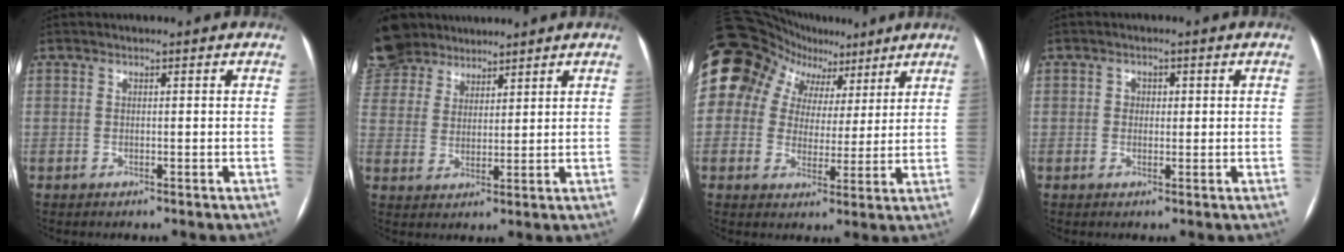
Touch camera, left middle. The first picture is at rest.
{"total": 12.5, "force": [10.0, 6.8, 3.2], "torque": [-0.094, 0.037, 0.199]}
{"total": 14.8, "force": [8.4, 11.2, 4.8], "torque": [-0.089, 0.064, 0.132]}
{"total": 1.5, "force": [0.3, 1.2, 0.8], "torque": [-0.012, 0.004, 0.003]}